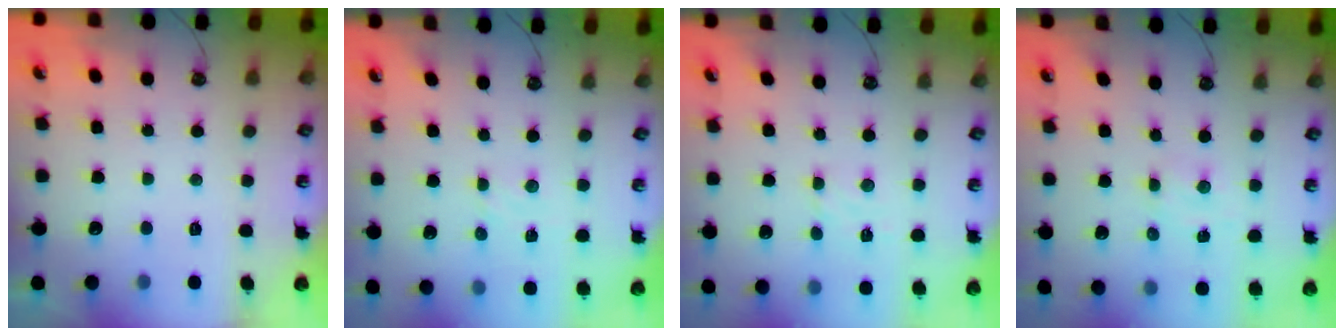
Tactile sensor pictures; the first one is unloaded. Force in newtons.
{"total": 1.5, "press": 1.4, "slide": 0.3}
{"total": 2.4, "press": 2.4, "slide": 0.6}
{"total": 2.7, "press": 2.7, "slide": 0.4}